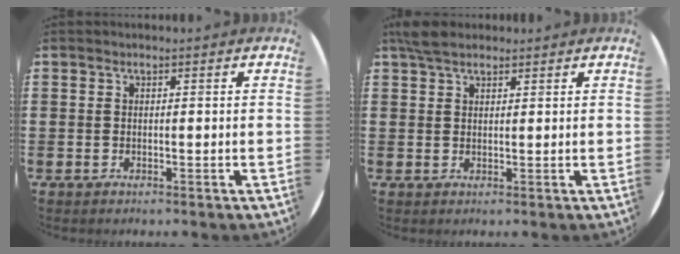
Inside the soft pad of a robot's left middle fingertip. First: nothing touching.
{"total": 3.0, "force": [2.5, 1.2, 1.3], "torque": [-0.022, 0.005, 0.045]}